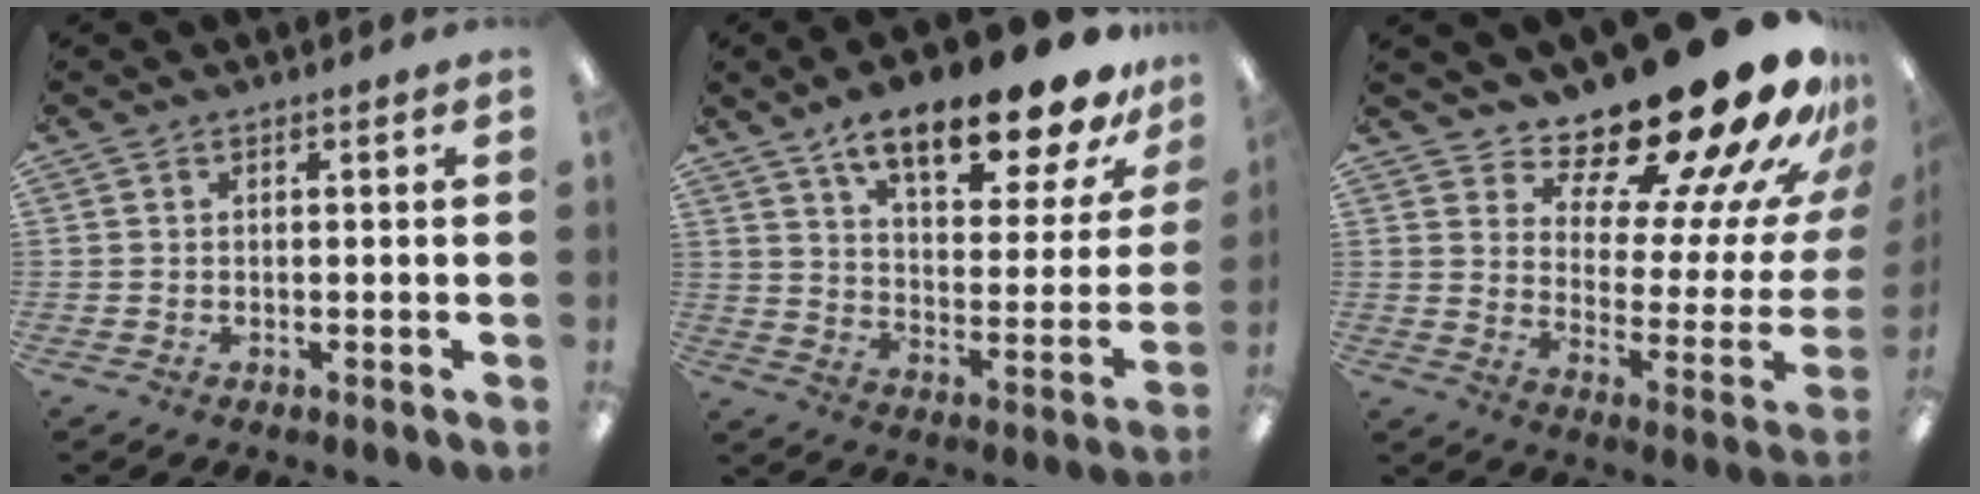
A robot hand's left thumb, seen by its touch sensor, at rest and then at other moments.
{"total": 20.0, "force": [14.6, 6.3, 12.1], "torque": [-0.189, -0.094, 0.243]}
{"total": 23.5, "force": [19.3, 6.2, 11.8], "torque": [-0.156, -0.155, 0.317]}